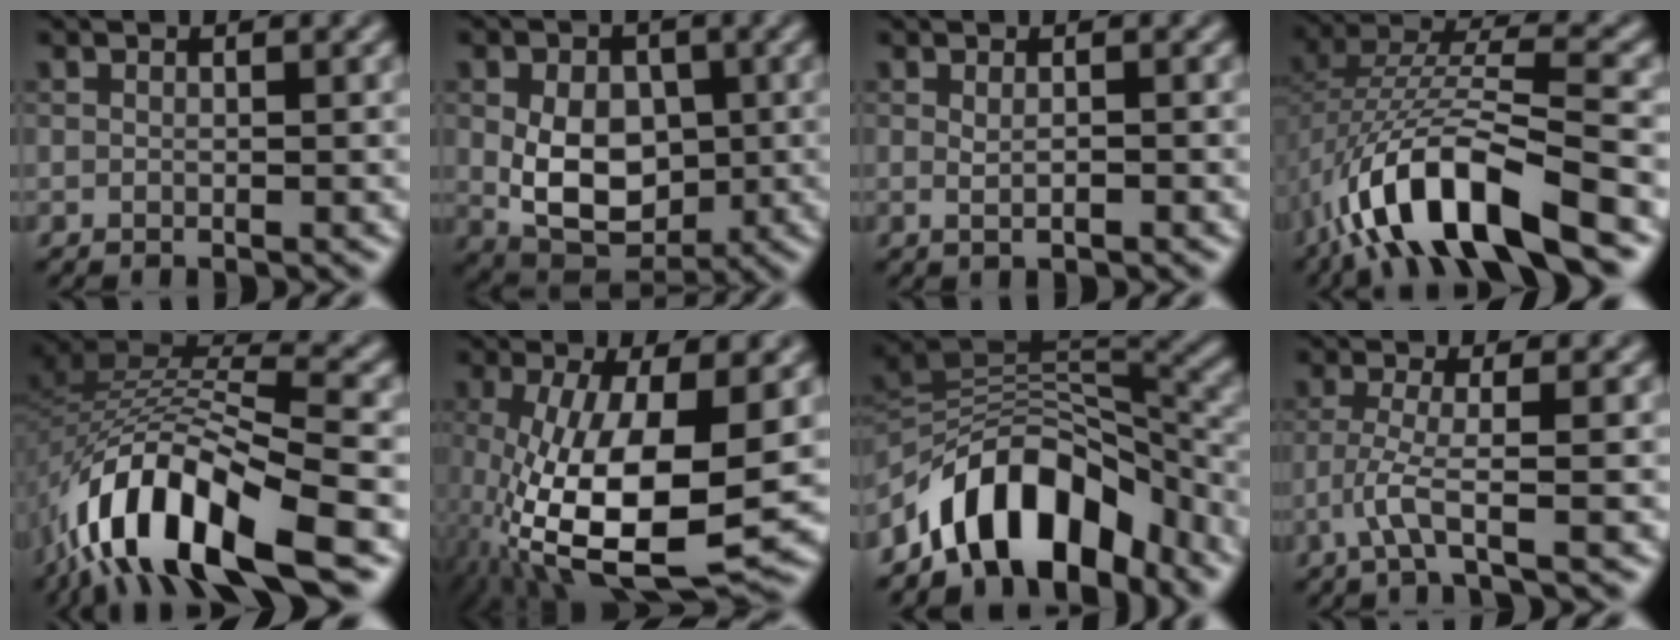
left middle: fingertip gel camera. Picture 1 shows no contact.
{"total": 7.3, "force": [-0.1, 5.2, 5.1], "torque": [-0.098, -0.011, 0.003]}
{"total": 1.0, "force": [0.0, 0.2, 0.9], "torque": [-0.017, -0.001, 0.000]}
{"total": 11.7, "force": [-6.5, 3.7, 9.0], "torque": [-0.174, 0.005, -0.122]}
{"total": 12.1, "force": [-6.8, 4.5, 9.0], "torque": [-0.163, -0.004, -0.130]}
{"total": 12.4, "force": [-2.8, 4.4, 11.3], "torque": [-0.224, -0.024, -0.047]}
{"total": 10.1, "force": [-6.6, 4.8, 6.0], "torque": [-0.072, 0.015, -0.123]}
{"total": 2.8, "force": [-1.3, 0.1, 2.5], "torque": [-0.052, 0.001, -0.037]}